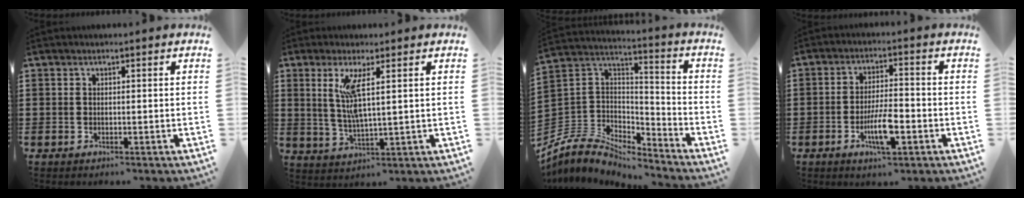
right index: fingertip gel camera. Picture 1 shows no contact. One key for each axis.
{"total": 6.0, "fx": 2.0, "fy": 0.8, "fz": 5.6, "tx": -0.122, "ty": -0.005, "tz": 0.029}
{"total": 6.4, "fx": -5.3, "fy": 3.3, "fz": 1.6, "tx": -0.062, "ty": -0.003, "tz": -0.110}
{"total": 7.0, "fx": -2.6, "fy": 2.0, "fz": 6.2, "tx": -0.128, "ty": -0.008, "tz": -0.049}